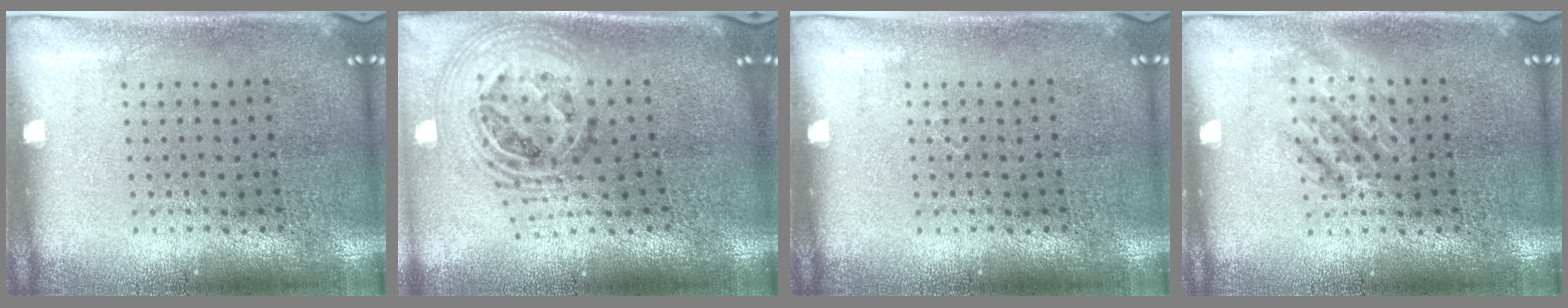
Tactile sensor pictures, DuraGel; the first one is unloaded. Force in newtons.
{"total": 1.9, "press": 1.5, "slide": 1.1}
{"total": 0.0}
{"total": 2.1, "press": 2.1, "slide": 0.2}